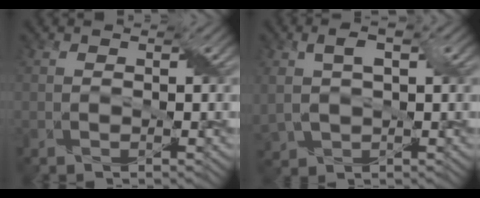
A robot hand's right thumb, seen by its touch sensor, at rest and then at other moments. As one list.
[{"total": 4.9, "force": [1.0, 2.8, 3.9], "torque": [-0.091, 0.004, 0.020]}]